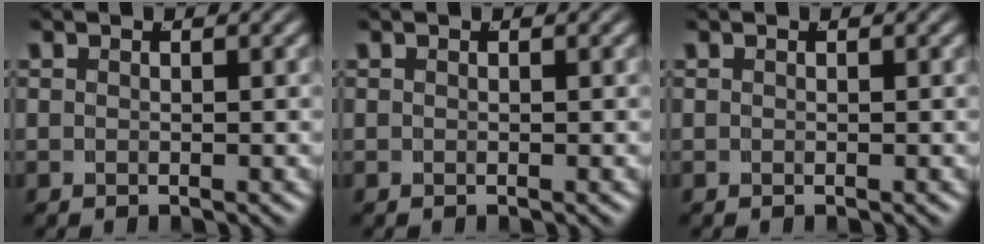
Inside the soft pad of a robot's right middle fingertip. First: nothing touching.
{"total": 0.0}
{"total": 0.0}